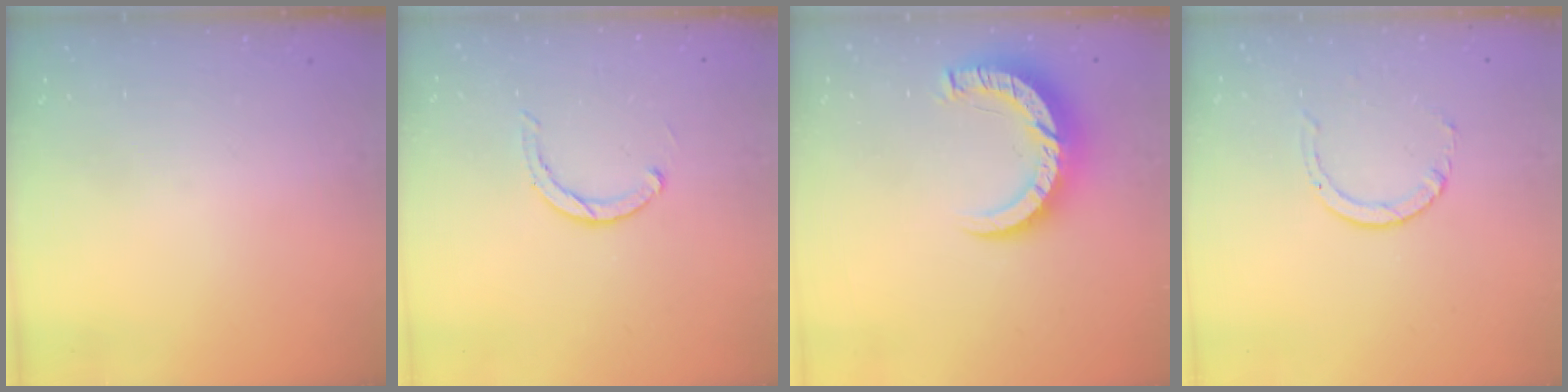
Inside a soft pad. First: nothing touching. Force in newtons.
{"total": 2.8, "press": 2.8, "slide": 0.2}
{"total": 10.0, "press": 9.9, "slide": 1.0}
{"total": 2.9, "press": 2.9, "slide": 0.4}